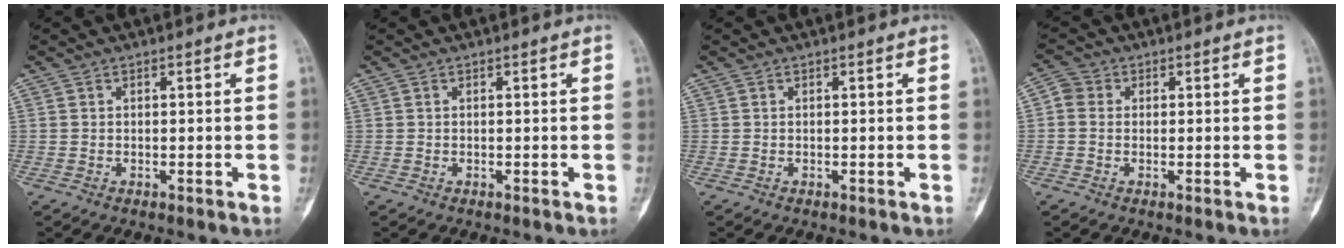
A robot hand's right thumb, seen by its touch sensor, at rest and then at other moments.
{"total": 0.0}
{"total": 0.0}
{"total": 2.9, "force": [0.1, 2.6, 1.3], "torque": [-0.018, 0.006, -0.007]}